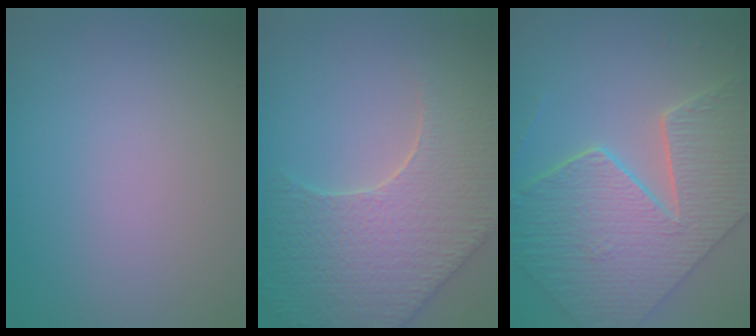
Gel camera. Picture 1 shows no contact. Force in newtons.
{"total": 7.7, "press": 6.1, "slide": 4.6}
{"total": 9.7, "press": 6.8, "slide": 7.0}